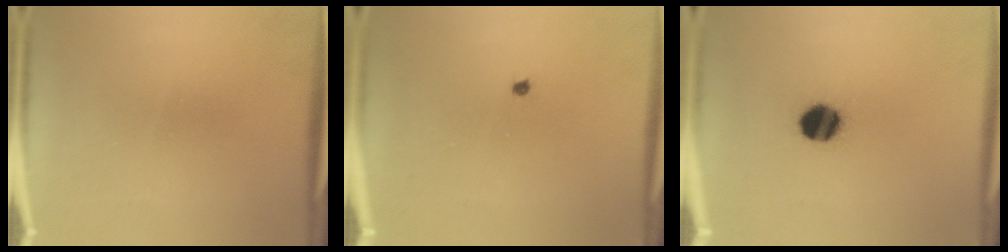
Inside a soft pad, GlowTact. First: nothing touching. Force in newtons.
{"total": 0.5}
{"total": 8.3}